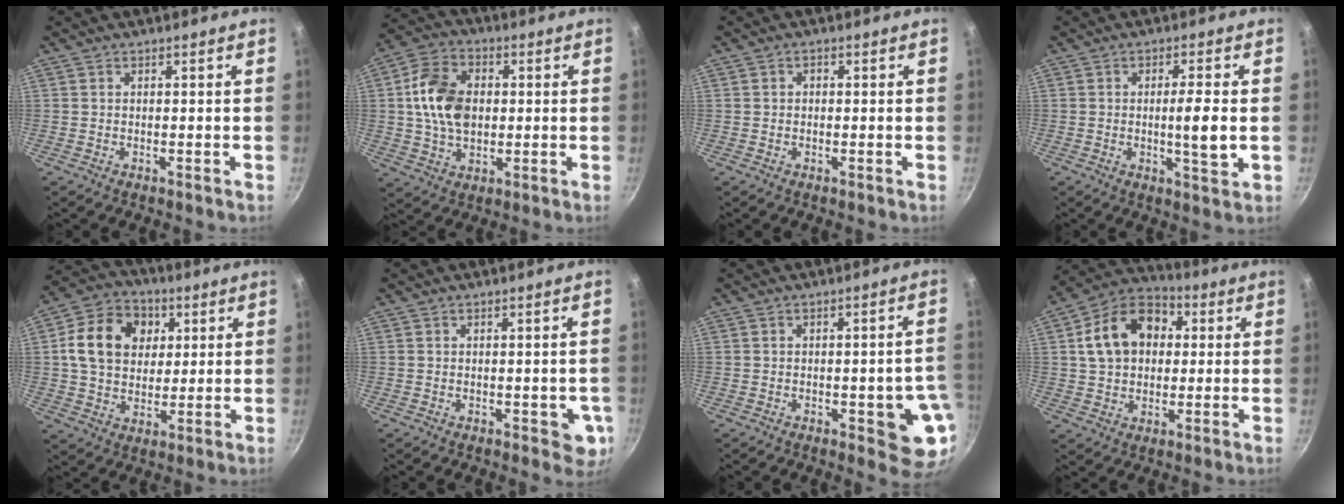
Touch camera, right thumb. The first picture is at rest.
{"total": 12.9, "force": [1.2, 9.0, 9.1], "torque": [-0.145, 0.011, 0.013]}
{"total": 0.9, "force": [-0.1, 0.8, 0.4], "torque": [-0.005, 0.006, -0.003]}
{"total": 6.3, "force": [-0.3, 0.7, 6.2], "torque": [-0.111, -0.004, -0.005]}
{"total": 14.8, "force": [3.7, 11.7, 8.4], "torque": [-0.123, 0.007, 0.053]}
{"total": 4.5, "force": [-0.9, 2.3, 3.8], "torque": [-0.024, -0.002, -0.009]}
{"total": 9.6, "force": [-2.2, 3.6, 8.6], "torque": [-0.060, 0.008, -0.024]}
{"total": 14.9, "force": [2.9, 11.2, 9.4], "torque": [-0.135, 0.028, 0.034]}